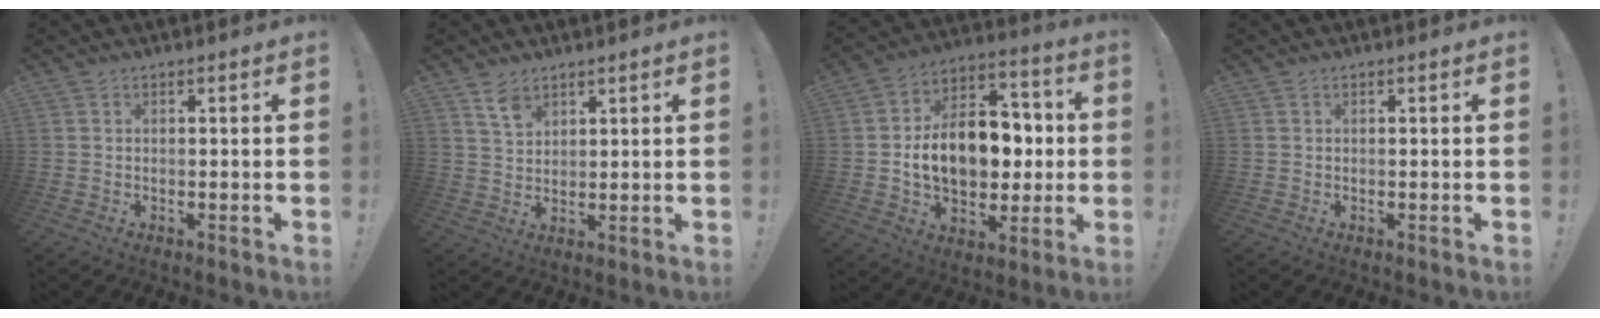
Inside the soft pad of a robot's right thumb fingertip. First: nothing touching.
{"total": 5.6, "force": [3.8, 3.2, 2.5], "torque": [-0.040, -0.019, 0.071]}
{"total": 16.9, "force": [-1.0, 12.1, 11.8], "torque": [-0.196, 0.016, -0.009]}
{"total": 0.0}